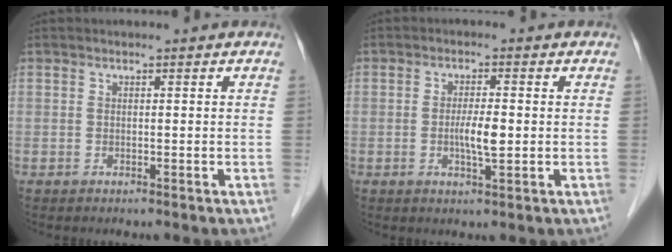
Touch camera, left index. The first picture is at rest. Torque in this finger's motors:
{"motor_torque": [0.43, 0.33, 0.12, 0.04]}